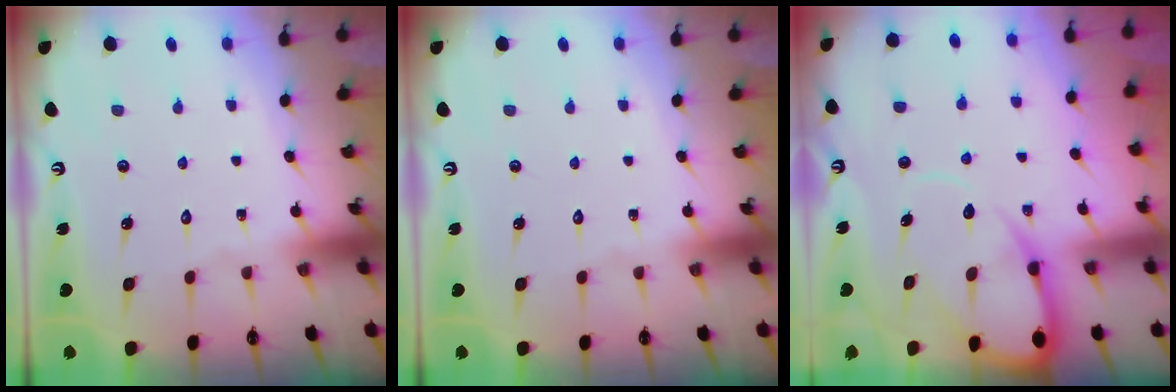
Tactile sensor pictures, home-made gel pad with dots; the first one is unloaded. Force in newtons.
{"total": 0.0}
{"total": 10.2, "press": 10.1, "slide": 1.2}